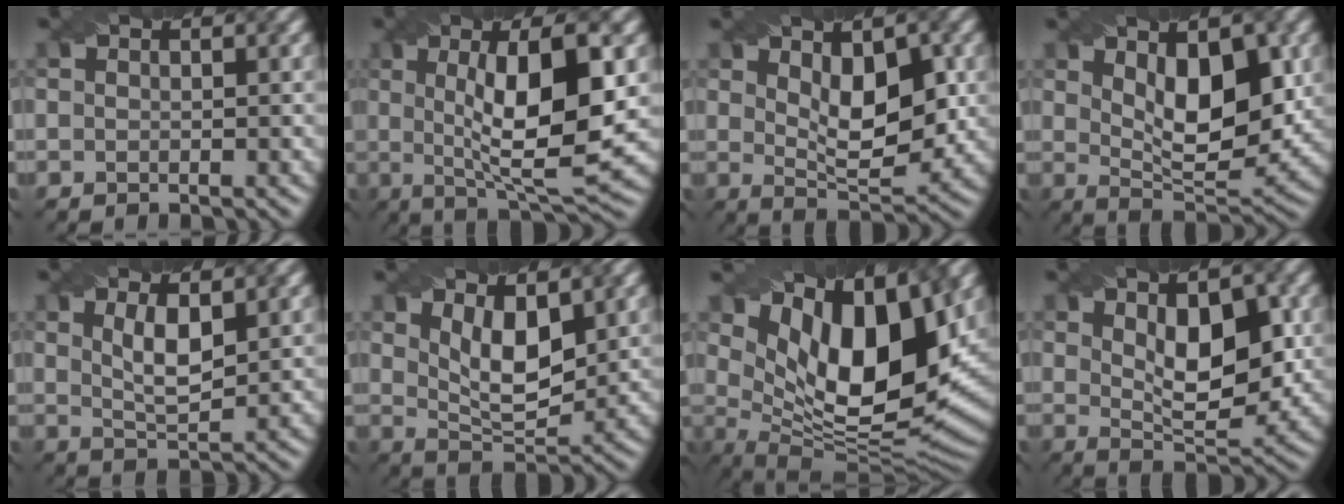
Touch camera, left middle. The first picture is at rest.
{"total": 10.5, "force": [1.1, 2.7, 10.1], "torque": [-0.155, 0.002, 0.022]}
{"total": 6.8, "force": [1.5, 3.0, 6.0], "torque": [-0.091, 0.000, 0.027]}
{"total": 8.7, "force": [2.2, 3.6, 7.6], "torque": [-0.114, 0.000, 0.036]}
{"total": 3.3, "force": [1.2, 1.0, 2.9], "torque": [-0.060, -0.004, 0.026]}
{"total": 5.1, "force": [2.0, 2.2, 4.2], "torque": [-0.081, -0.011, 0.038]}
{"total": 14.1, "force": [5.4, 6.1, 11.4], "torque": [-0.191, -0.004, 0.102]}
{"total": 7.5, "force": [1.5, 3.2, 6.6], "torque": [-0.100, 0.003, 0.026]}